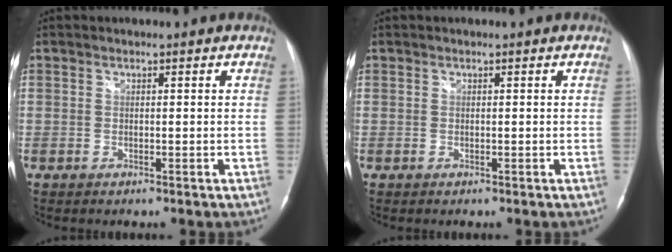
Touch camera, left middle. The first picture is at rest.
{"total": 0.0}